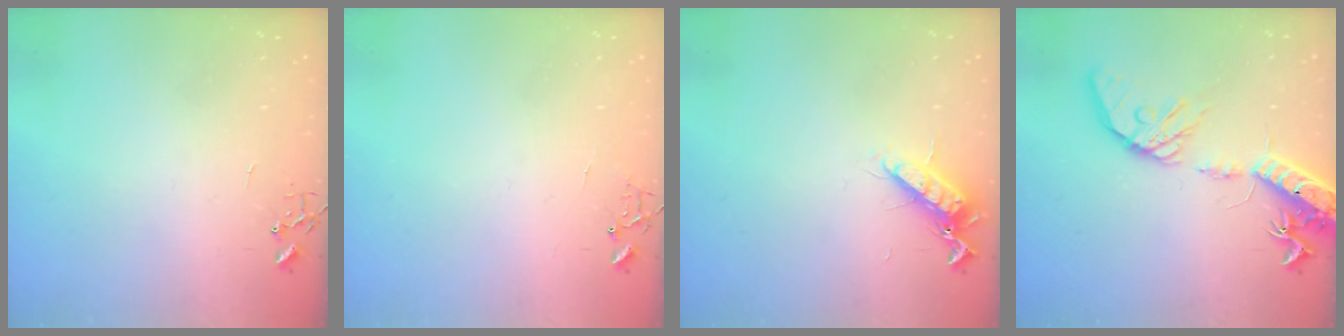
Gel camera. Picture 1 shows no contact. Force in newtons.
{"total": 6.4, "press": 6.4, "slide": 0.6}
{"total": 11.1, "press": 11.1, "slide": 1.3}
{"total": 19.4, "press": 19.1, "slide": 3.3}